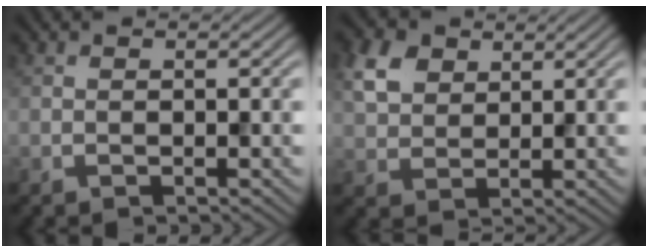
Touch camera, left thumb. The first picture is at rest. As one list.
[{"total": 5.5, "force": [2.6, 3.9, 2.9], "torque": [-0.079, 0.008, 0.052]}]